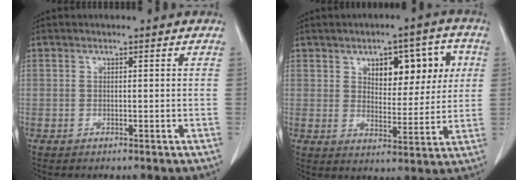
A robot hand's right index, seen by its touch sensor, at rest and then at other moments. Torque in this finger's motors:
{"motor_torque": [0.59, 0.57, 0.27, 0.09]}